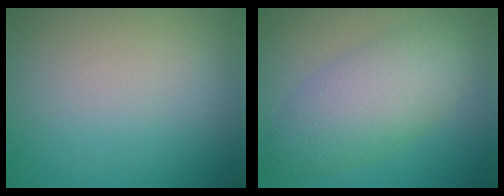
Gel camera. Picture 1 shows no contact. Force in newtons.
{"total": 5.6, "press": 5.6, "slide": 0.1}